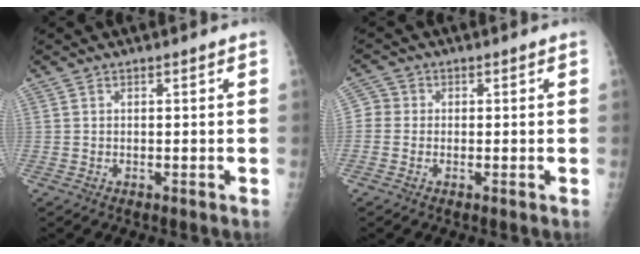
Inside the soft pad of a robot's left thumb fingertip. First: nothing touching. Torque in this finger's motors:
{"motor_torque": [1.08, 1.04, -0.15, -0.06, 0.02]}